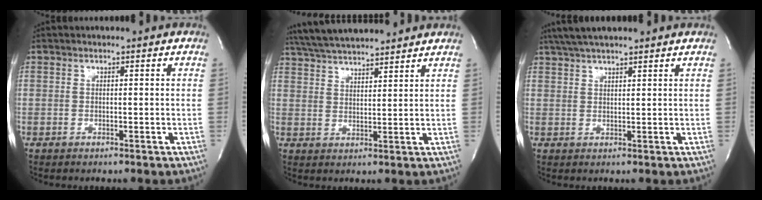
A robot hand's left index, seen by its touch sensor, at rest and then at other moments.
{"total": 13.2, "force": [12.1, 1.6, 5.3], "torque": [-0.099, 0.032, 0.193]}
{"total": 8.2, "force": [6.9, 0.6, 4.3], "torque": [-0.075, 0.039, 0.108]}